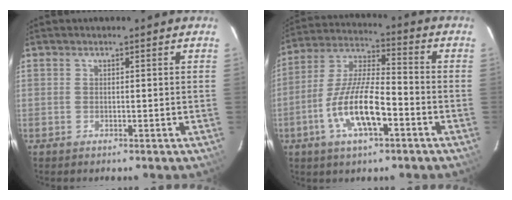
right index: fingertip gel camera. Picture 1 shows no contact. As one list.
[{"total": 13.3, "force": [-5.4, 4.1, 11.5], "torque": [-0.239, -0.005, -0.102]}]